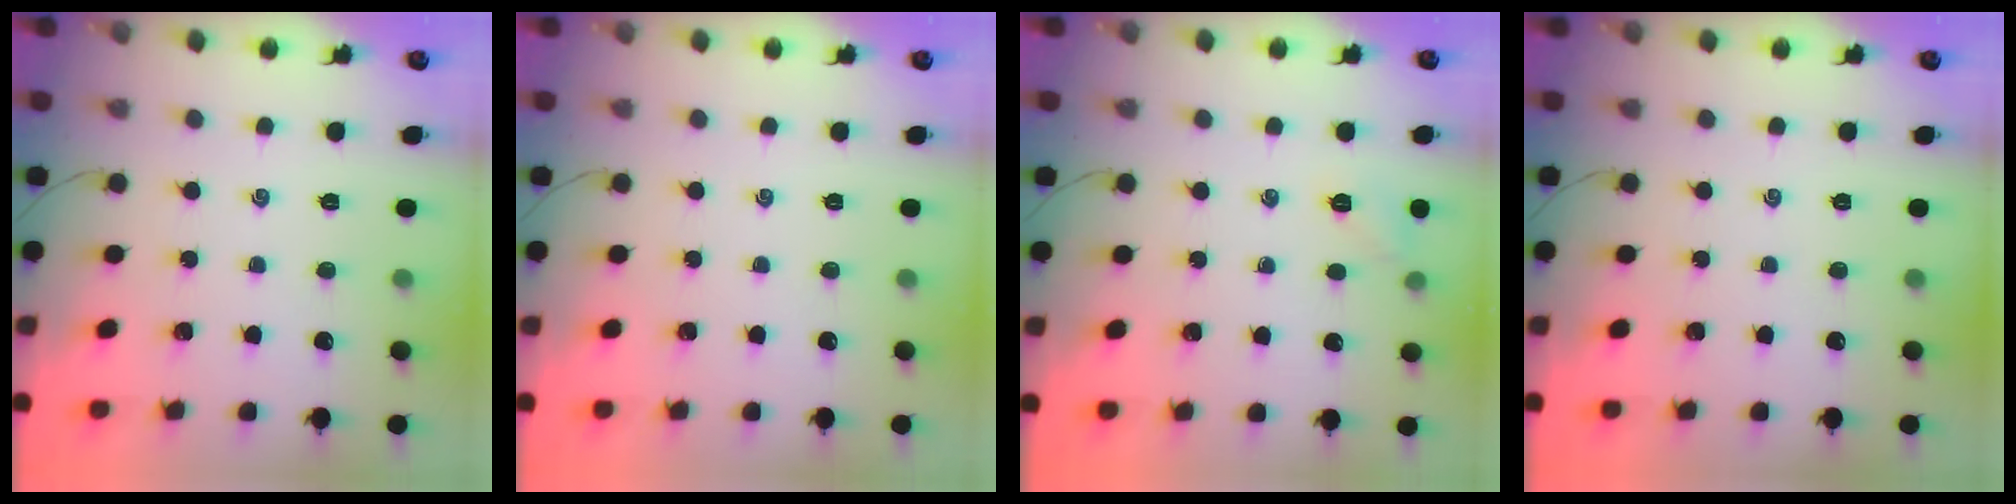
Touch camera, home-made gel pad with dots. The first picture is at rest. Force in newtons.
{"total": 0.0}
{"total": 5.2, "press": 4.9, "slide": 1.6}
{"total": 0.0}